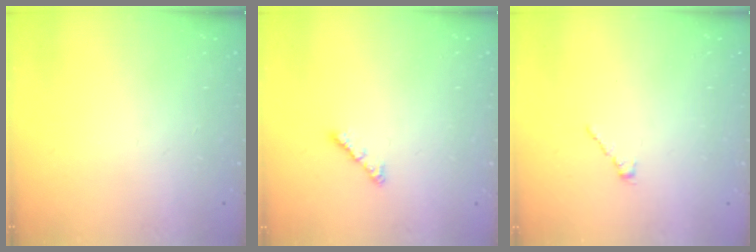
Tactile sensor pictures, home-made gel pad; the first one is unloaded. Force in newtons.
{"total": 2.7, "press": 2.7, "slide": 0.6}
{"total": 1.2, "press": 1.1, "slide": 0.5}